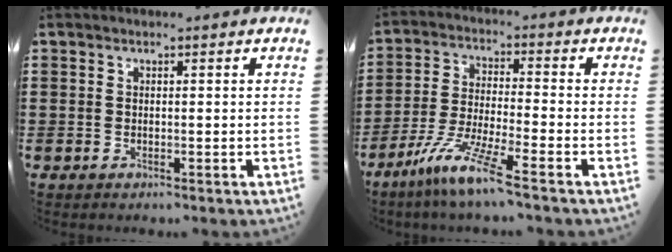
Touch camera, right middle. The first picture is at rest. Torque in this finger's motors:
{"motor_torque": [2.14, 0.00, 0.44, 0.09]}